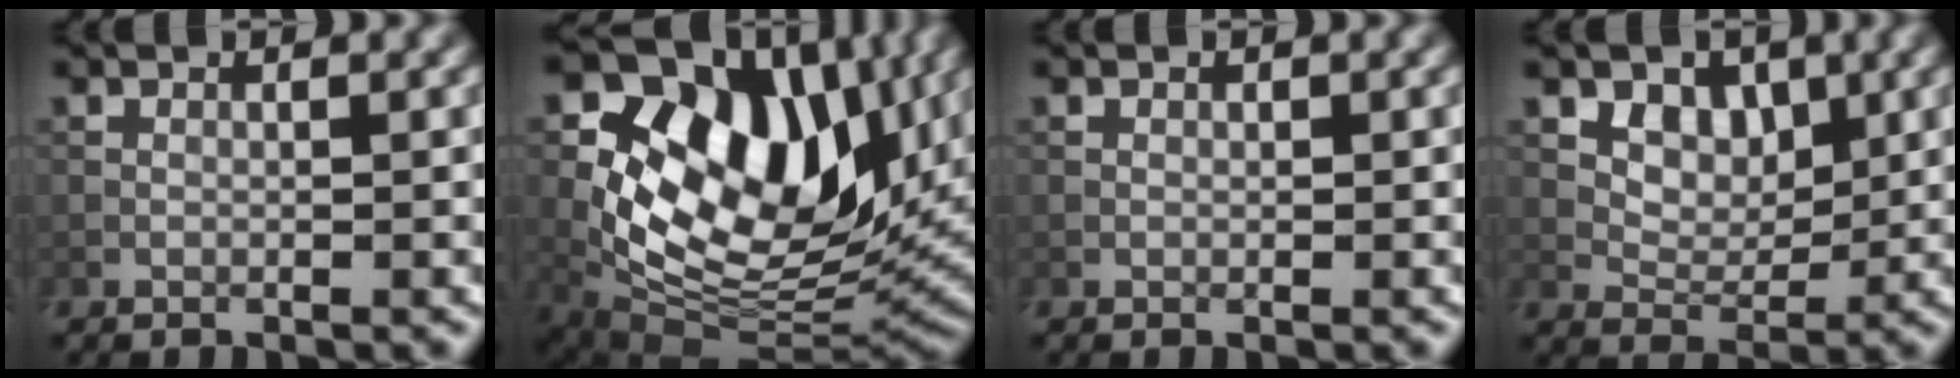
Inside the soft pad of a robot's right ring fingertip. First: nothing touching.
{"total": 16.0, "force": [4.7, 10.1, 11.6], "torque": [-0.219, 0.015, 0.084]}
{"total": 0.0}
{"total": 3.8, "force": [1.6, 2.9, 1.8], "torque": [-0.031, -0.023, 0.048]}